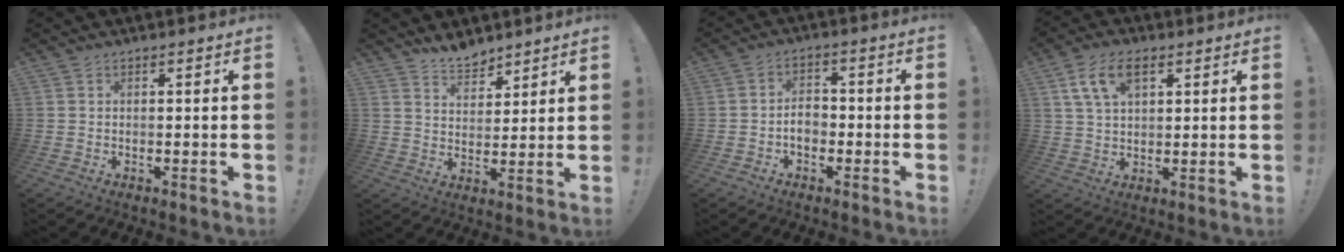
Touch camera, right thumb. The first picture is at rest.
{"total": 7.0, "force": [6.3, 2.8, 1.1], "torque": [-0.018, -0.049, 0.120]}
{"total": 5.6, "force": [-1.7, 3.9, 3.6], "torque": [-0.055, 0.007, -0.033]}
{"total": 10.0, "force": [4.6, 5.6, 6.9], "torque": [-0.113, 0.002, 0.088]}